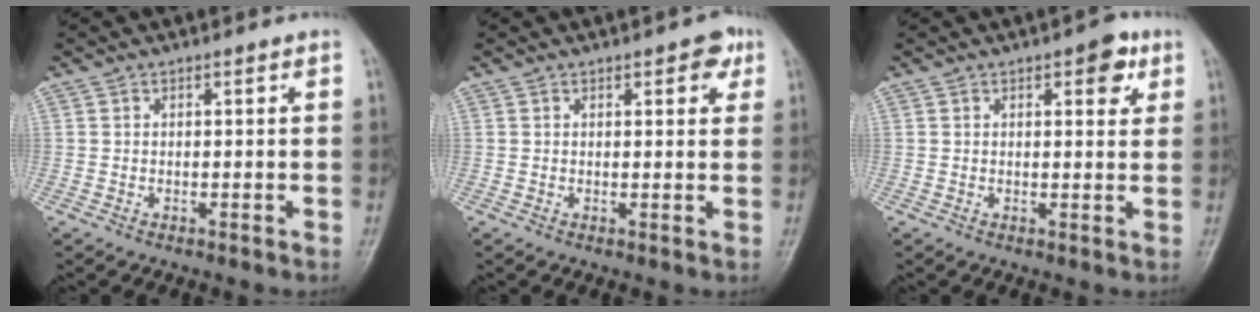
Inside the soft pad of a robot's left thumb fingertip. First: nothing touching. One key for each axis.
{"total": 3.7, "fx": 1.8, "fy": 1.7, "fz": 2.7, "tx": -0.015, "ty": -0.002, "tz": 0.014}
{"total": 4.6, "fx": 2.2, "fy": 2.1, "fz": 3.4, "tx": -0.026, "ty": -0.005, "tz": 0.021}